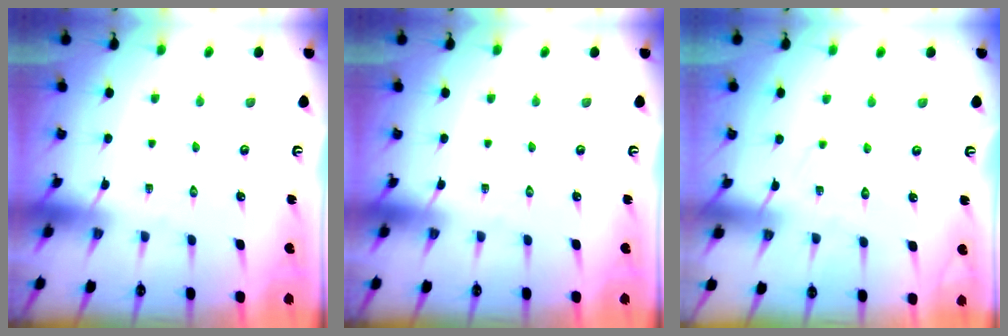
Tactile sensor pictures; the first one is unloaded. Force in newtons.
{"total": 0.0}
{"total": 3.9, "press": 3.9, "slide": 0.4}